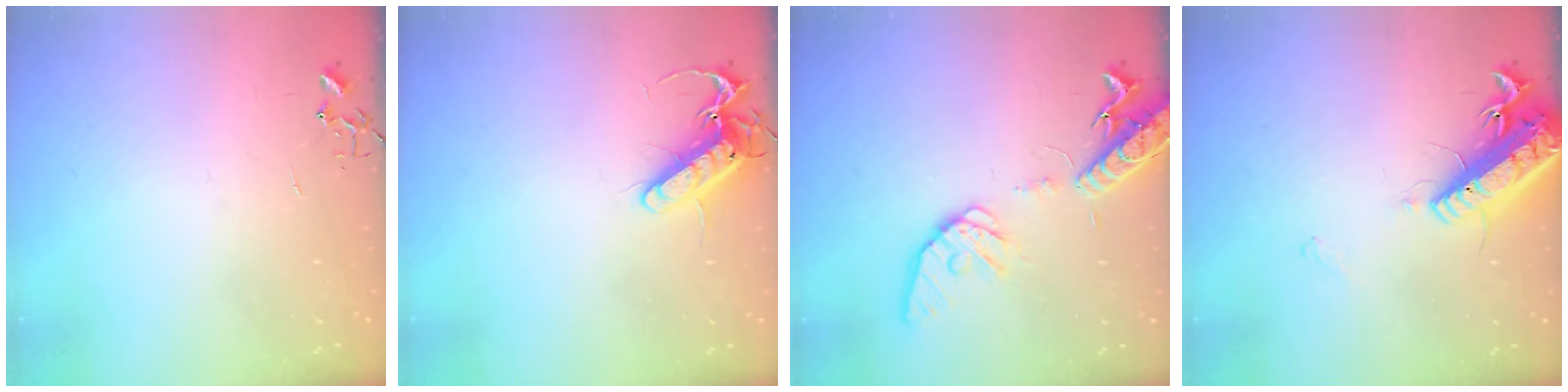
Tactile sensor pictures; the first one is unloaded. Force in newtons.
{"total": 13.9, "press": 13.8, "slide": 1.7}
{"total": 16.1, "press": 15.8, "slide": 3.0}
{"total": 16.3, "press": 15.9, "slide": 3.8}